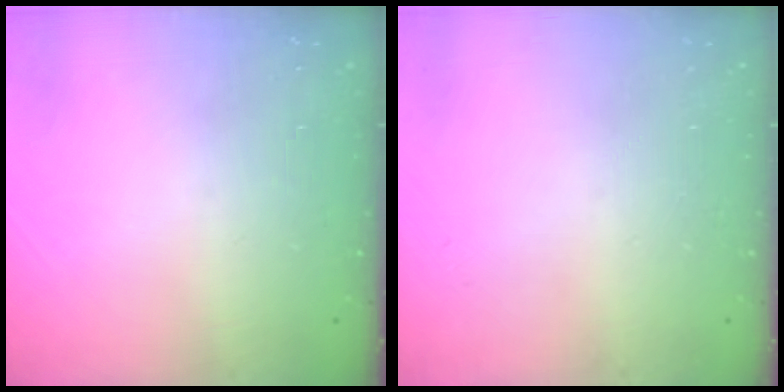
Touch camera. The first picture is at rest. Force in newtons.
{"total": 0.0}